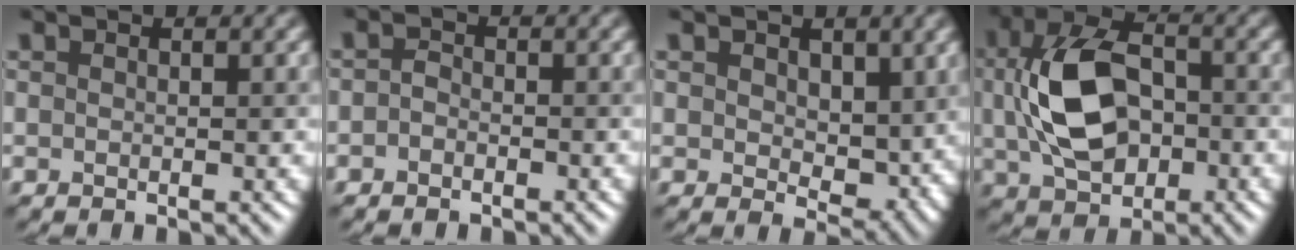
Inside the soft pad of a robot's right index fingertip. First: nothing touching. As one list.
[{"total": 0.9, "force": [-0.7, 0.5, -0.1], "torque": [-0.008, 0.001, -0.014]}, {"total": 3.5, "force": [0.9, 2.5, 2.3], "torque": [-0.038, -0.013, 0.023]}, {"total": 8.4, "force": [0.0, 5.7, 6.2], "torque": [-0.144, 0.002, 0.005]}]